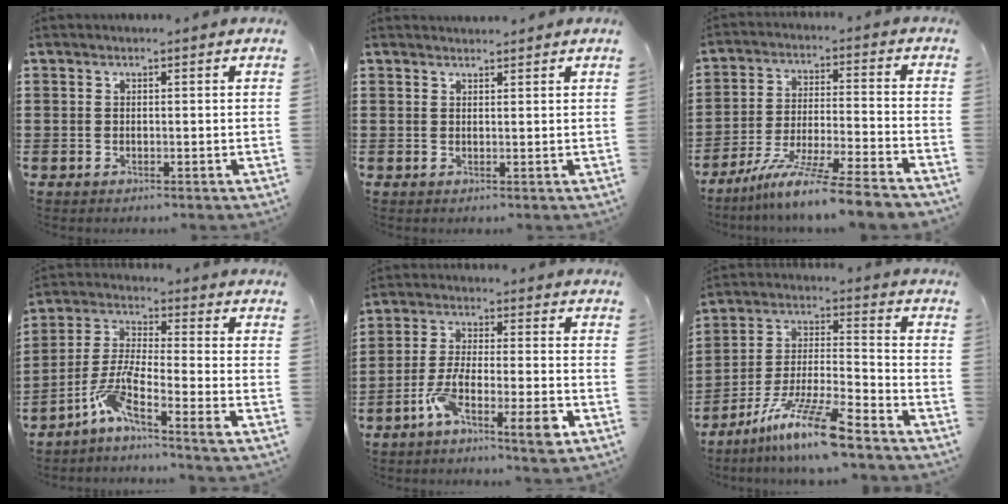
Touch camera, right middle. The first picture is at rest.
{"total": 1.3, "force": [1.3, 0.1, 0.0], "torque": [-0.003, -0.002, 0.026]}
{"total": 10.1, "force": [-8.6, -0.7, 5.3], "torque": [-0.098, -0.002, -0.170]}
{"total": 7.0, "force": [-4.8, 0.8, 5.1], "torque": [-0.111, -0.012, -0.095]}
{"total": 8.4, "force": [-5.0, 1.6, 6.6], "torque": [-0.129, 0.002, -0.092]}
{"total": 11.2, "force": [-8.5, 0.7, 7.3], "torque": [-0.144, 0.004, -0.167]}